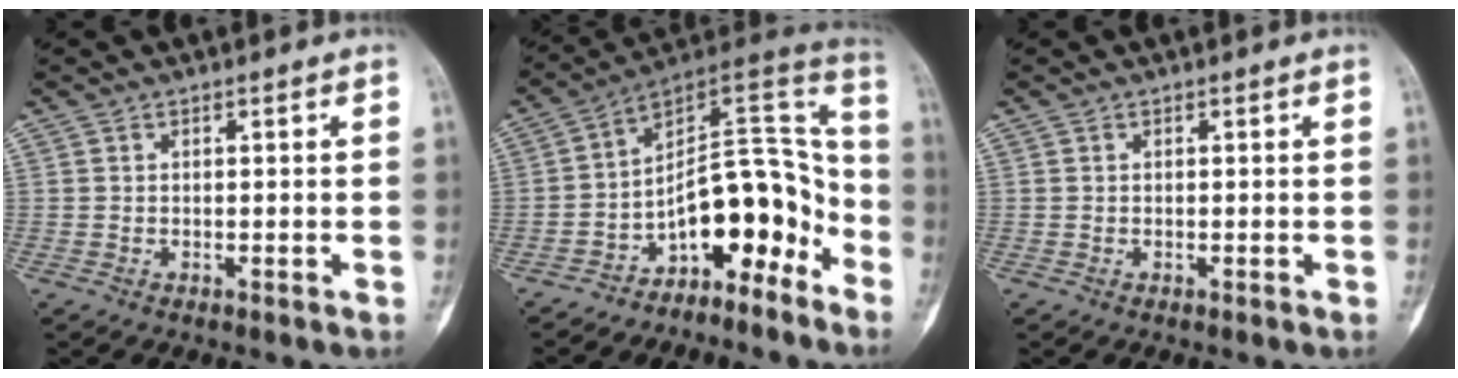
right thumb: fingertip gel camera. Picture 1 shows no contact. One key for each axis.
{"total": 14.8, "fx": -8.4, "fy": 7.4, "fz": 9.6, "tx": -0.096, "ty": 0.140, "tz": -0.134}
{"total": 0.0}